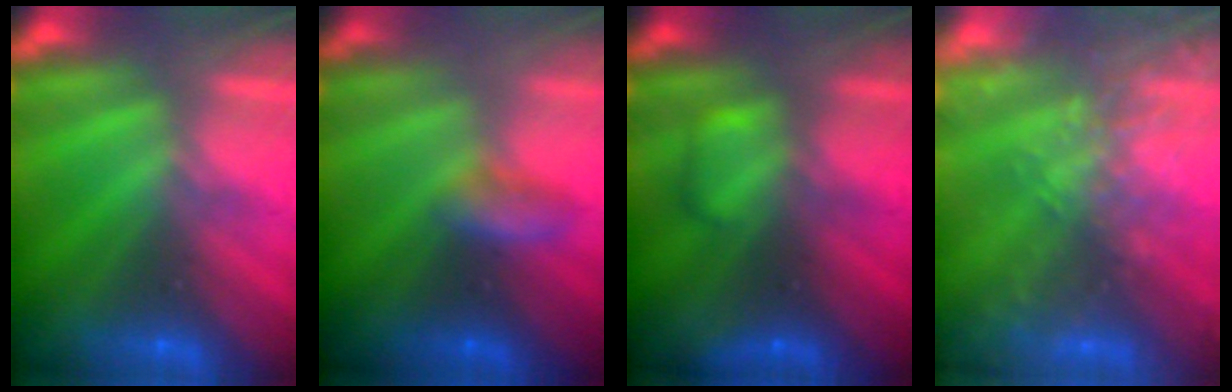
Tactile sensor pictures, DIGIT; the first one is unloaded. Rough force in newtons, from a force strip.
{"total": 2.7}
{"total": 2.3}
{"total": 5.6}